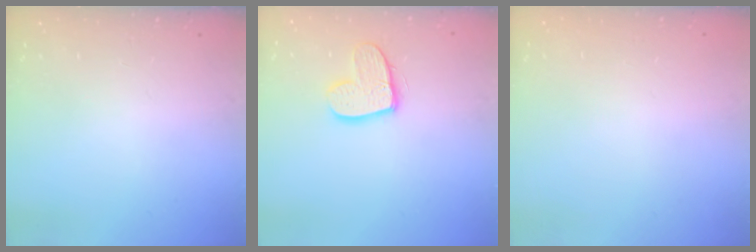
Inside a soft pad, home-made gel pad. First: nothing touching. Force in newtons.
{"total": 12.0, "press": 11.9, "slide": 0.9}
{"total": 0.0}